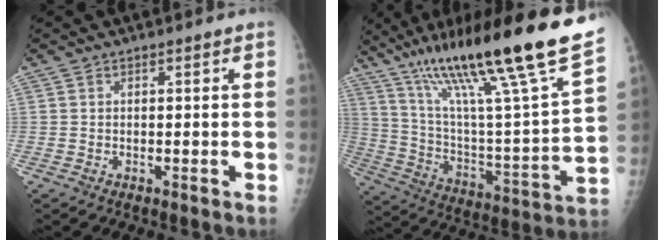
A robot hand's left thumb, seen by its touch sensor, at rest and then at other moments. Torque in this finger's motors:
{"motor_torque": [0.67, 0.67, 1.64, -1.13, 0.32]}